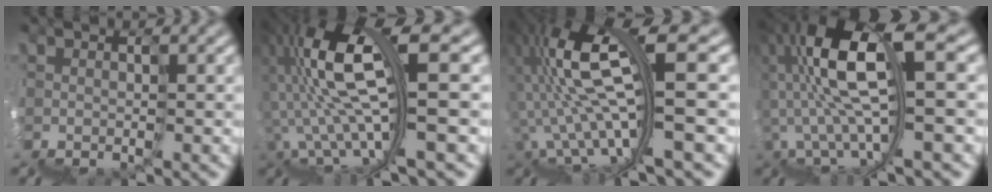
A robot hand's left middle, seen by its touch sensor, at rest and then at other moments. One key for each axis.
{"total": 6.8, "fx": 0.6, "fy": 0.9, "fz": 6.8, "tx": -0.141, "ty": 0.034, "tz": -0.003}
{"total": 7.6, "fx": 0.5, "fy": 0.8, "fz": 7.5, "tx": -0.154, "ty": 0.038, "tz": 0.002}
{"total": 7.1, "fx": 1.1, "fy": 1.4, "fz": 6.9, "tx": -0.138, "ty": 0.032, "tz": 0.009}